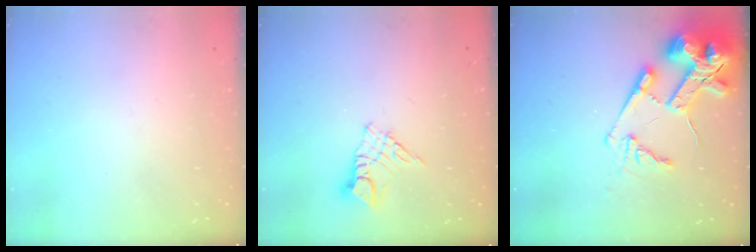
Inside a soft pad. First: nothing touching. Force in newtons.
{"total": 6.7, "press": 6.7, "slide": 0.5}
{"total": 18.5, "press": 18.3, "slide": 2.3}